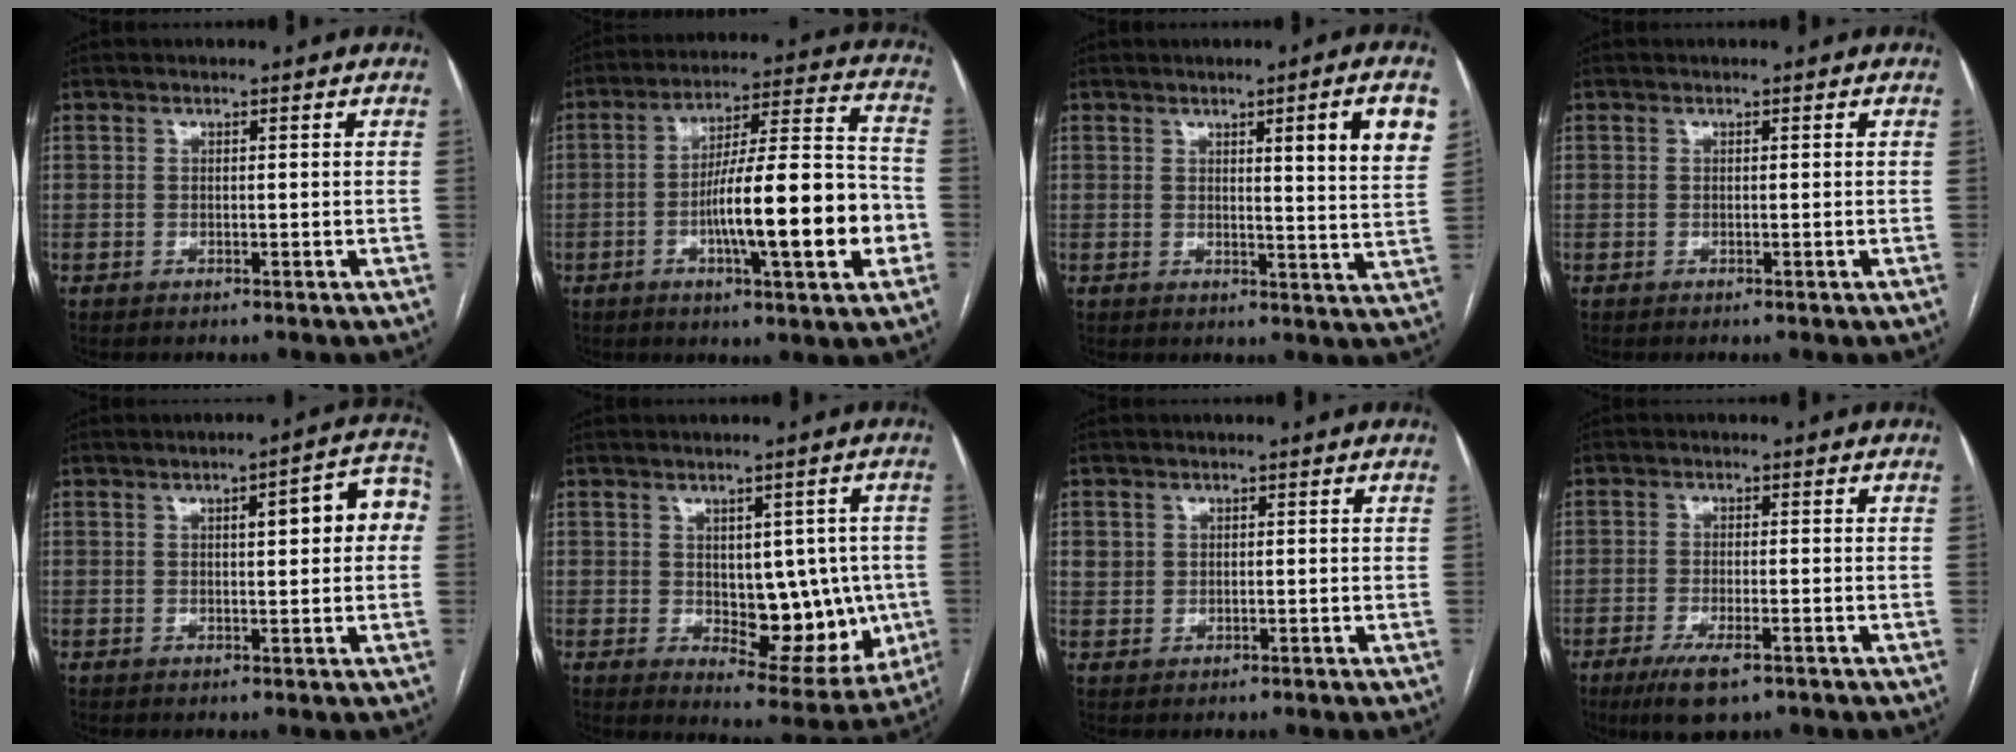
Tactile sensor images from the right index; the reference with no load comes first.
{"total": 17.6, "force": [-4.7, 2.0, 16.9], "torque": [-0.268, 0.011, -0.070]}
{"total": 8.9, "force": [3.7, -0.2, 8.1], "torque": [-0.097, -0.014, 0.042]}
{"total": 0.0}
{"total": 8.1, "force": [1.4, 2.0, 7.7], "torque": [-0.090, 0.029, 0.011]}
{"total": 11.5, "force": [-0.8, 6.1, 9.7], "torque": [-0.105, 0.007, 0.011]}
{"total": 1.8, "force": [0.4, 1.7, 0.6], "torque": [-0.011, 0.010, 0.012]}
{"total": 6.3, "force": [-3.9, 1.7, 4.7], "torque": [-0.086, -0.013, -0.060]}